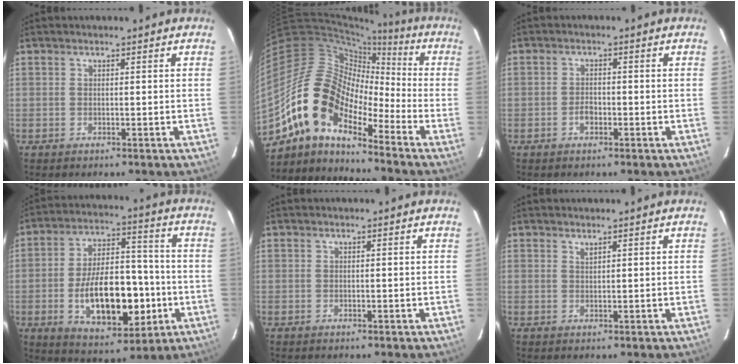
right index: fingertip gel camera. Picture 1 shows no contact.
{"total": 14.5, "force": [-9.8, 6.7, 8.4], "torque": [-0.137, 0.008, -0.203]}
{"total": 2.2, "force": [-1.1, 1.5, 1.2], "torque": [-0.023, 0.004, -0.020]}
{"total": 18.8, "force": [-4.7, 9.7, 15.4], "torque": [-0.277, 0.013, -0.054]}
{"total": 0.0}
{"total": 0.8, "force": [0.7, 0.0, 0.3], "torque": [-0.003, 0.000, 0.013]}